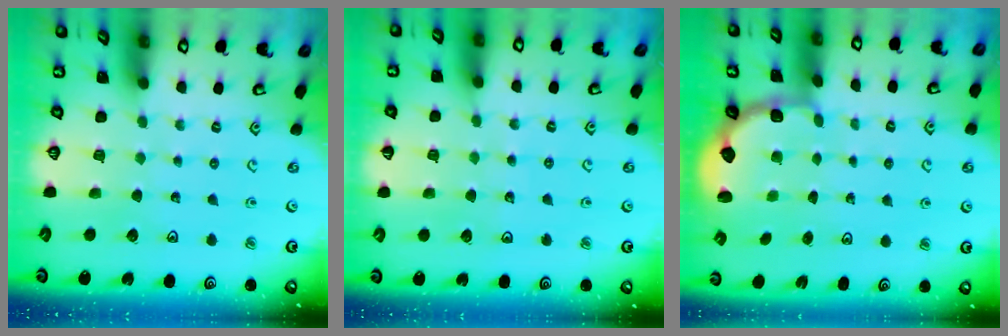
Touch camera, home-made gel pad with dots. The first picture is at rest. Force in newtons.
{"total": 3.9, "press": 3.8, "slide": 0.9}
{"total": 2.8, "press": 2.1, "slide": 1.9}